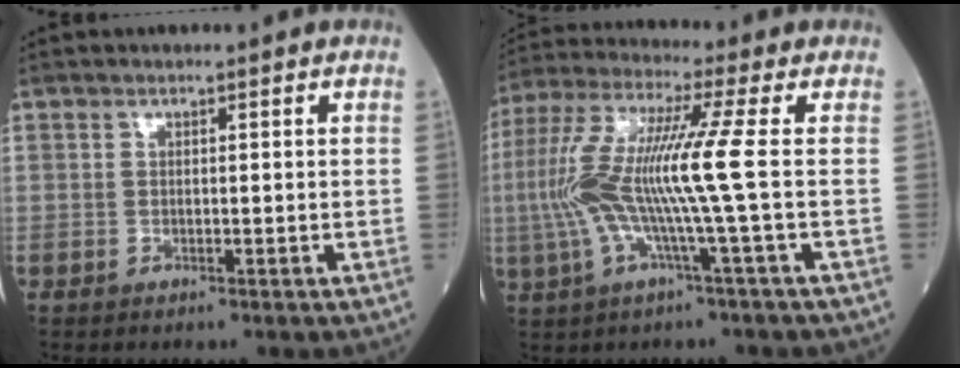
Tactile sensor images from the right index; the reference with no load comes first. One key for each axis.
{"total": 12.7, "fx": -1.1, "fy": -1.1, "fz": 12.6, "tx": -0.271, "ty": 0.010, "tz": -0.032}